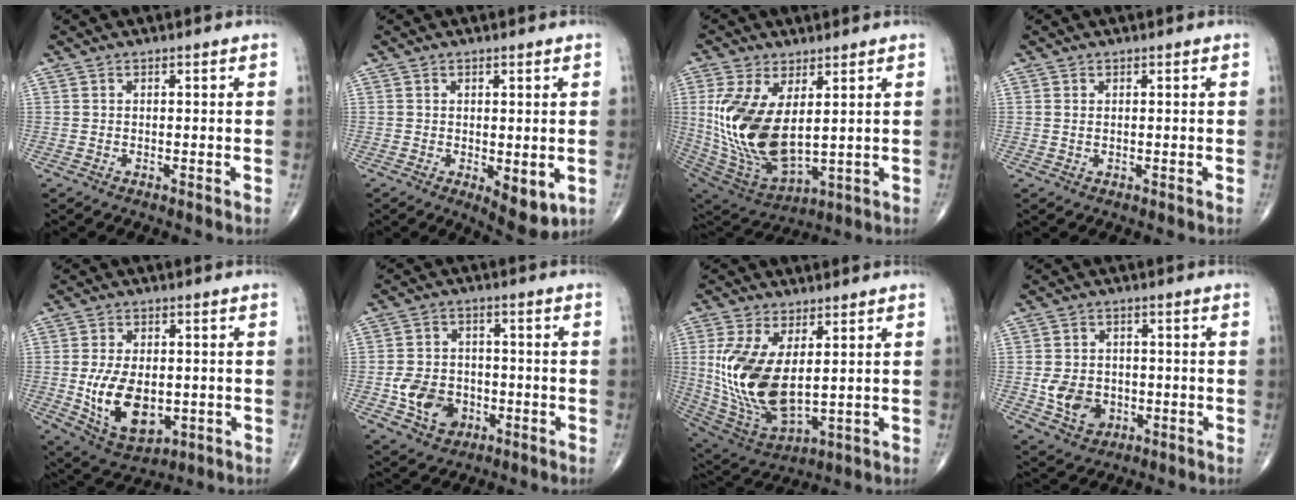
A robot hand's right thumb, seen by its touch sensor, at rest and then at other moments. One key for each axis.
{"total": 6.1, "fx": -1.3, "fy": 2.7, "fz": 5.3, "tx": -0.062, "ty": -0.017, "tz": -0.009}
{"total": 18.8, "fx": 2.7, "fy": 9.5, "fz": 16.0, "tx": -0.330, "ty": -0.026, "tz": 0.074}
{"total": 0.6, "fx": 0.2, "fy": 0.3, "fz": 0.5, "tx": -0.012, "ty": 0.002, "tz": 0.006}
{"total": 13.5, "fx": -1.8, "fy": 8.0, "fz": 10.7, "tx": -0.171, "ty": -0.009, "tz": -0.010}
{"total": 9.7, "fx": -2.8, "fy": 7.5, "fz": 5.3, "tx": -0.069, "ty": 0.015, "tz": -0.046}
{"total": 17.5, "fx": 2.1, "fy": 8.7, "fz": 15.1, "tx": -0.310, "ty": -0.021, "tz": 0.062}
{"total": 7.9, "fx": -1.5, "fy": 6.3, "fz": 4.6, "tx": -0.061, "ty": 0.004, "tz": -0.017}